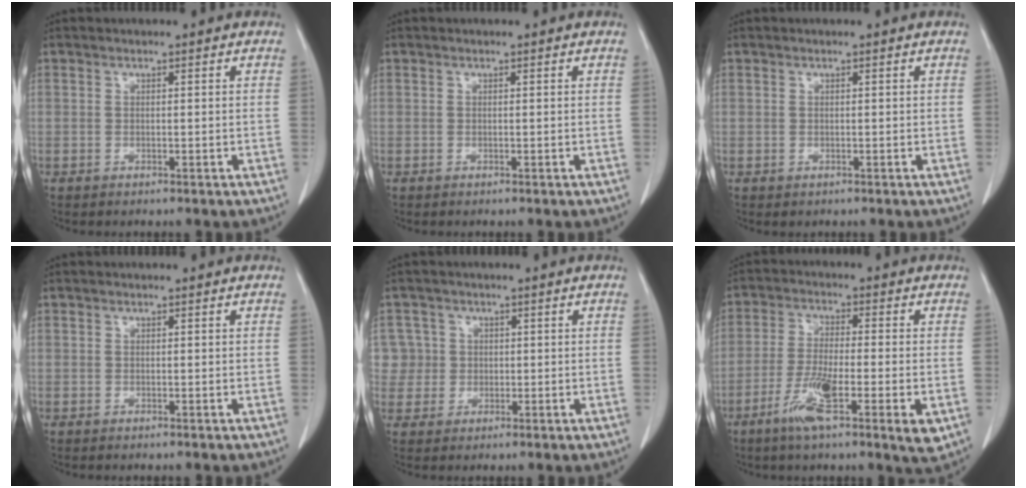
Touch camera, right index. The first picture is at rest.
{"total": 0.0}
{"total": 0.5, "force": [0.0, 0.5, 0.0], "torque": [0.003, 0.004, -0.002]}
{"total": 0.0}
{"total": 4.4, "force": [0.8, 4.3, -0.4], "torque": [0.027, 0.013, 0.015]}
{"total": 11.1, "force": [-4.6, 1.3, 10.0], "torque": [-0.172, -0.020, -0.079]}